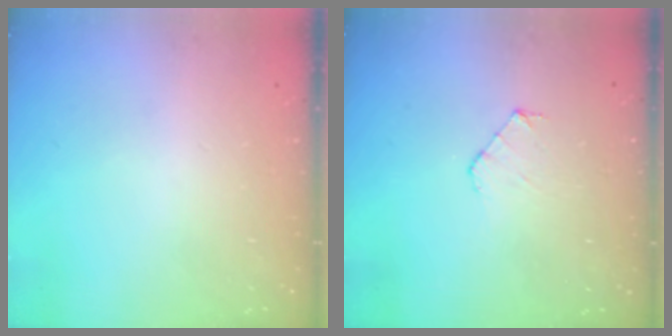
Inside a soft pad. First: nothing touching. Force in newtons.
{"total": 4.3, "press": 4.3, "slide": 0.4}